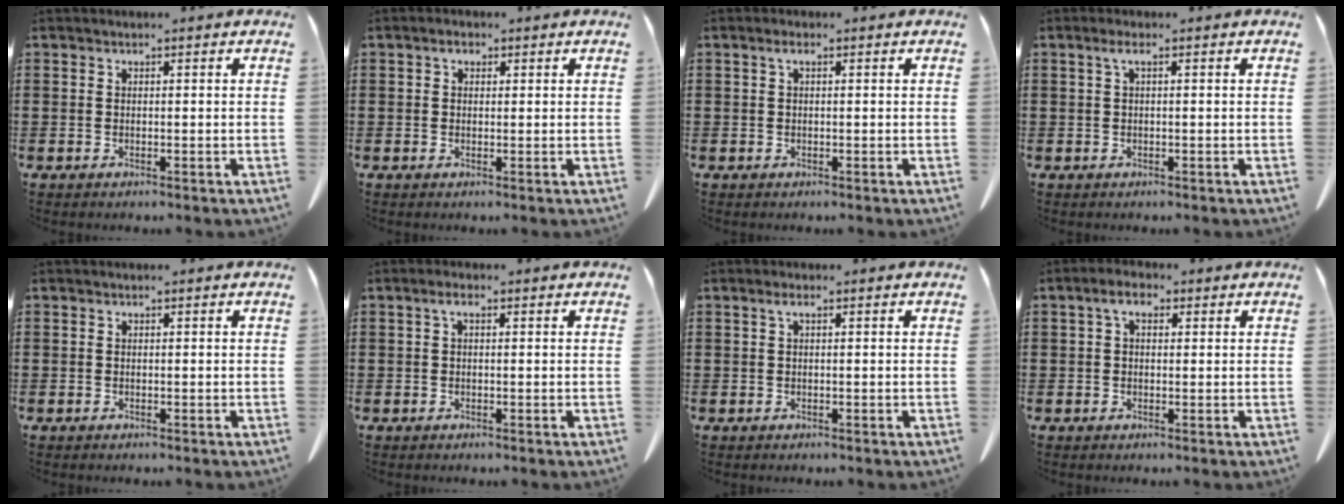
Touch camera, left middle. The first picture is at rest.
{"total": 1.5, "force": [0.6, 1.0, 1.0], "torque": [-0.023, 0.007, 0.010]}
{"total": 1.3, "force": [0.2, 0.4, 1.2], "torque": [-0.025, 0.005, 0.002]}
{"total": 1.5, "force": [0.1, 0.3, 1.5], "torque": [-0.030, 0.001, 0.002]}
{"total": 0.0}
{"total": 1.5, "force": [0.0, 0.6, 1.4], "torque": [-0.029, 0.004, -0.001]}
{"total": 1.2, "force": [0.1, 0.3, 1.2], "torque": [-0.024, 0.002, 0.002]}
{"total": 3.2, "force": [1.2, 1.7, 2.5], "torque": [-0.055, 0.009, 0.018]}